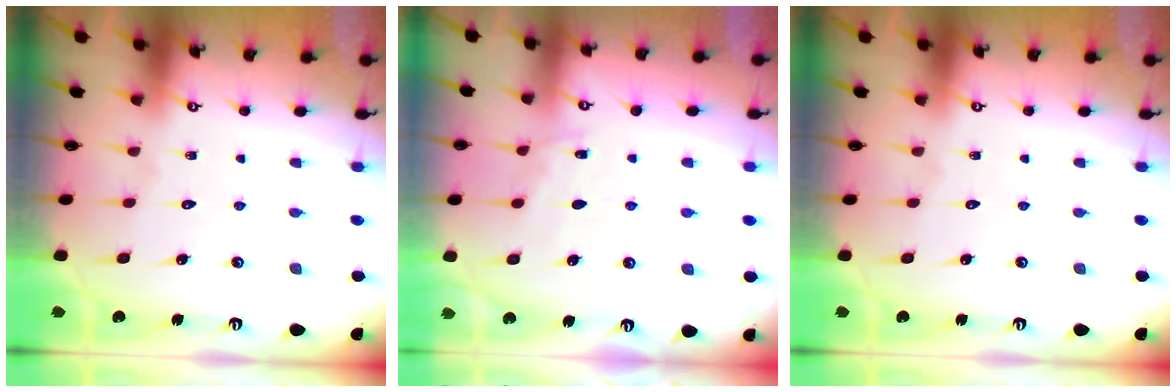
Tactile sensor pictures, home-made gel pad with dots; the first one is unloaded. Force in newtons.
{"total": 4.1, "press": 4.1, "slide": 0.5}
{"total": 0.0}